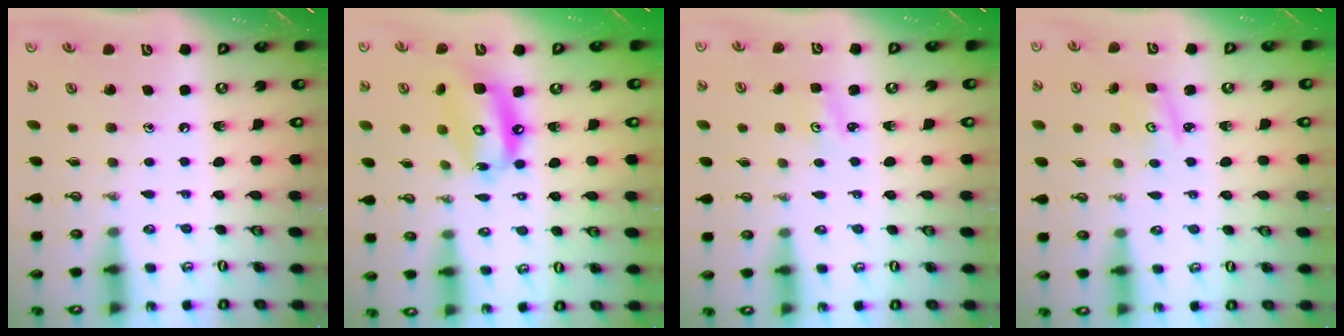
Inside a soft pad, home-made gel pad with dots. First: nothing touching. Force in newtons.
{"total": 12.9, "press": 12.7, "slide": 1.9}
{"total": 2.0, "press": 2.0, "slide": 0.3}
{"total": 2.9, "press": 2.8, "slide": 0.4}